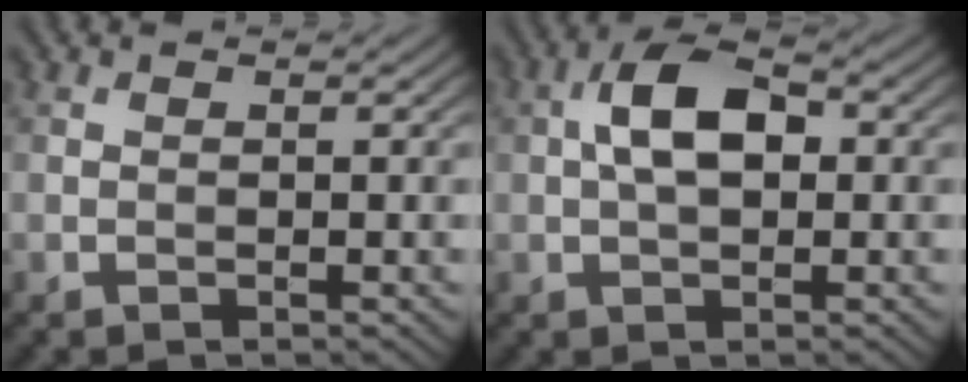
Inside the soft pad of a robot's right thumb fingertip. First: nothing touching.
{"total": 6.3, "force": [0.6, 3.5, 5.2], "torque": [-0.102, 0.013, 0.006]}